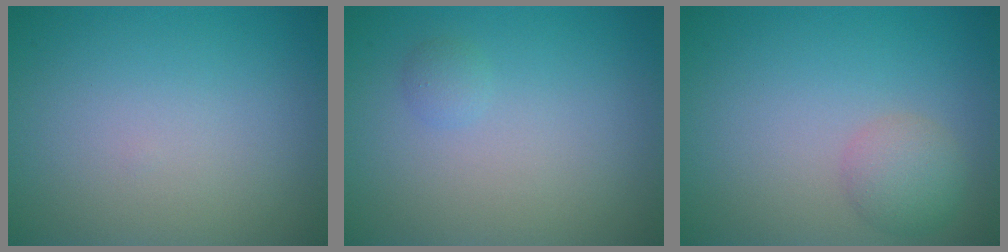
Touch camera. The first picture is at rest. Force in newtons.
{"total": 0.7, "press": 0.7, "slide": 0.1}
{"total": 2.5, "press": 2.5, "slide": 0.1}